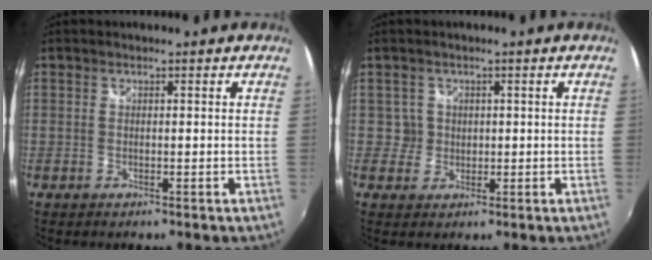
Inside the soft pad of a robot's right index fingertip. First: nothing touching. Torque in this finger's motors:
{"motor_torque": [0.15, -0.04, 0.03, 0.00]}